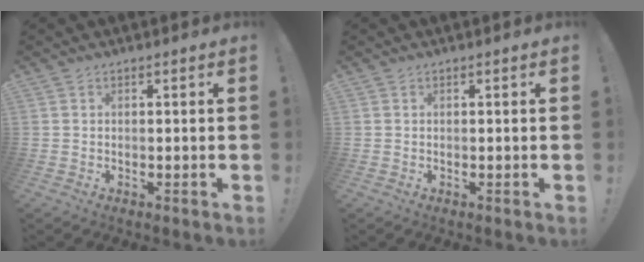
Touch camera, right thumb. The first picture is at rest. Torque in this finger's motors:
{"motor_torque": [-0.03, 0.03, -0.03, -0.02, 0.00]}